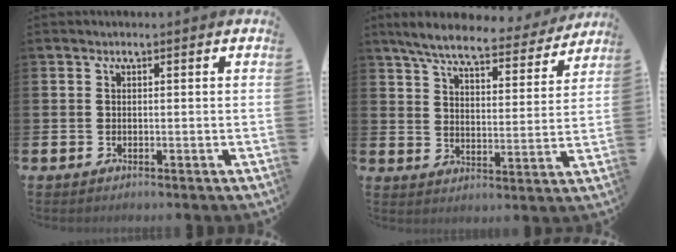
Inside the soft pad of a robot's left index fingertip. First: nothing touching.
{"total": 7.4, "force": [6.7, 1.3, 3.0], "torque": [-0.079, -0.037, 0.113]}